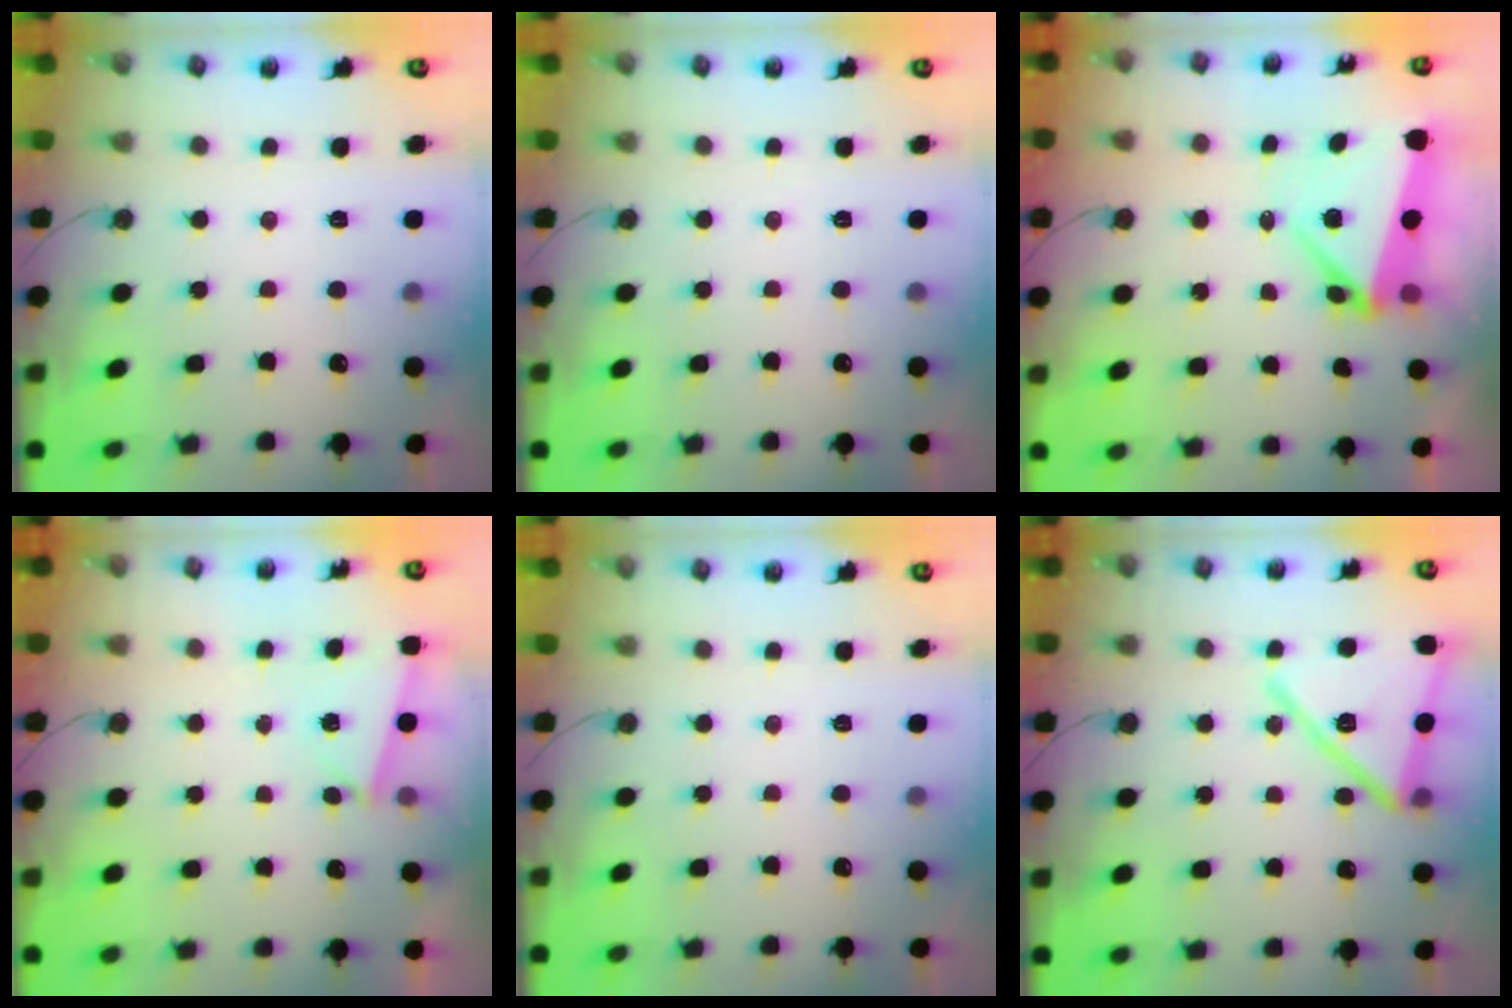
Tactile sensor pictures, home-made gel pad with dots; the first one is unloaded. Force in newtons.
{"total": 0.0}
{"total": 5.1, "press": 4.8, "slide": 1.7}
{"total": 2.6, "press": 1.9, "slide": 1.8}
{"total": 0.0}
{"total": 17.6, "press": 16.2, "slide": 6.8}